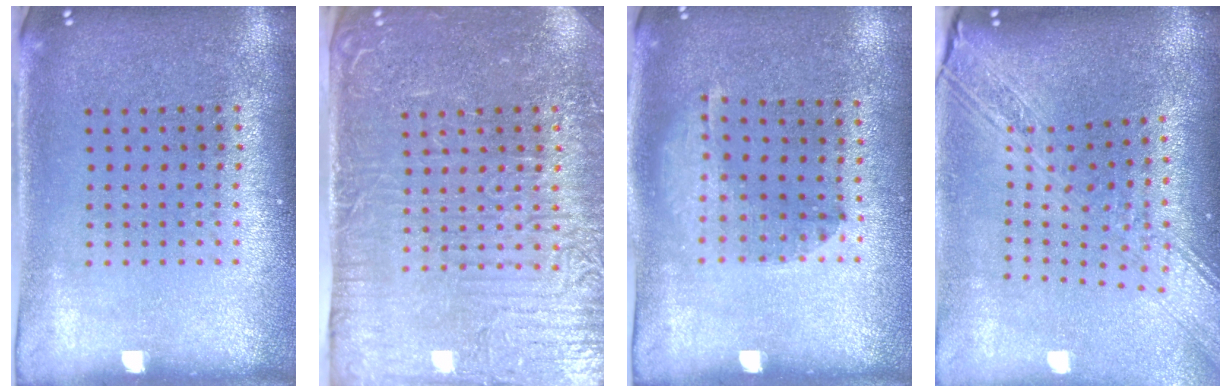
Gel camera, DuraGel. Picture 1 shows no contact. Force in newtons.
{"total": 5.1, "press": 4.6, "slide": 2.2}
{"total": 1.0, "press": 1.0, "slide": 0.3}
{"total": 3.0, "press": 2.3, "slide": 1.9}